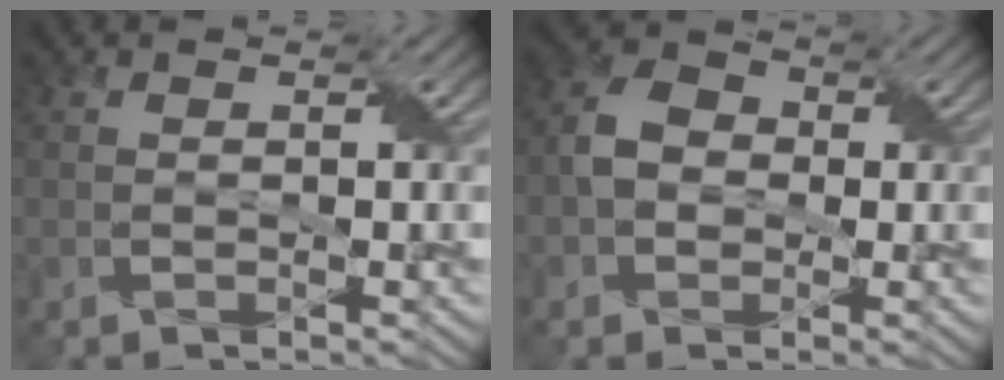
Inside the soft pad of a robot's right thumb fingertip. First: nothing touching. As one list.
[{"total": 4.3, "force": [-0.4, 3.6, 2.2], "torque": [-0.049, 0.009, -0.017]}]